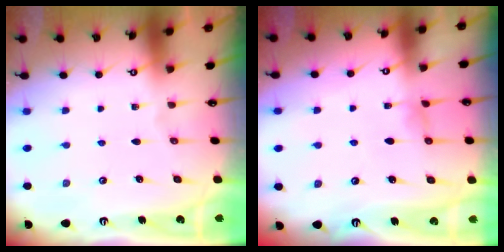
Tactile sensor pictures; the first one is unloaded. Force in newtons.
{"total": 0.5, "press": 0.4, "slide": 0.4}